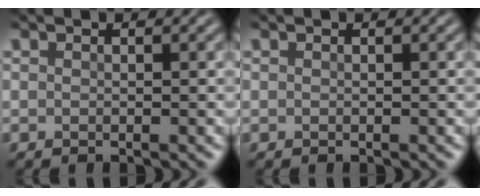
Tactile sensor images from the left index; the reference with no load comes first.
{"total": 0.0}